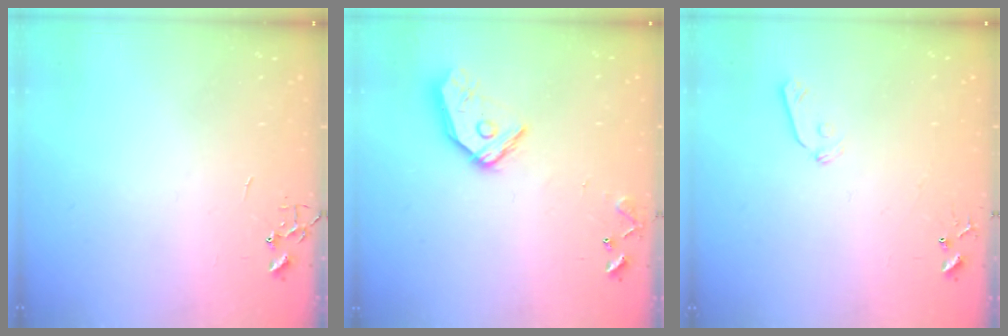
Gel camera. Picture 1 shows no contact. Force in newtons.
{"total": 12.2, "press": 12.2, "slide": 1.1}
{"total": 5.9, "press": 5.8, "slide": 0.6}